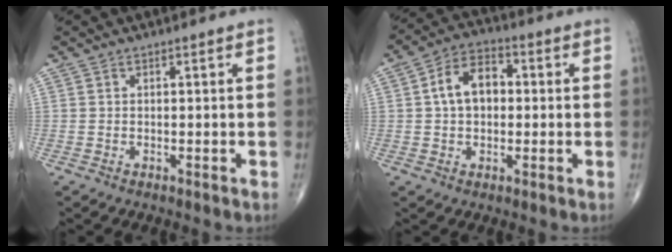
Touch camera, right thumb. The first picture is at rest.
{"total": 8.8, "force": [0.8, 6.0, 6.4], "torque": [-0.094, 0.021, 0.005]}